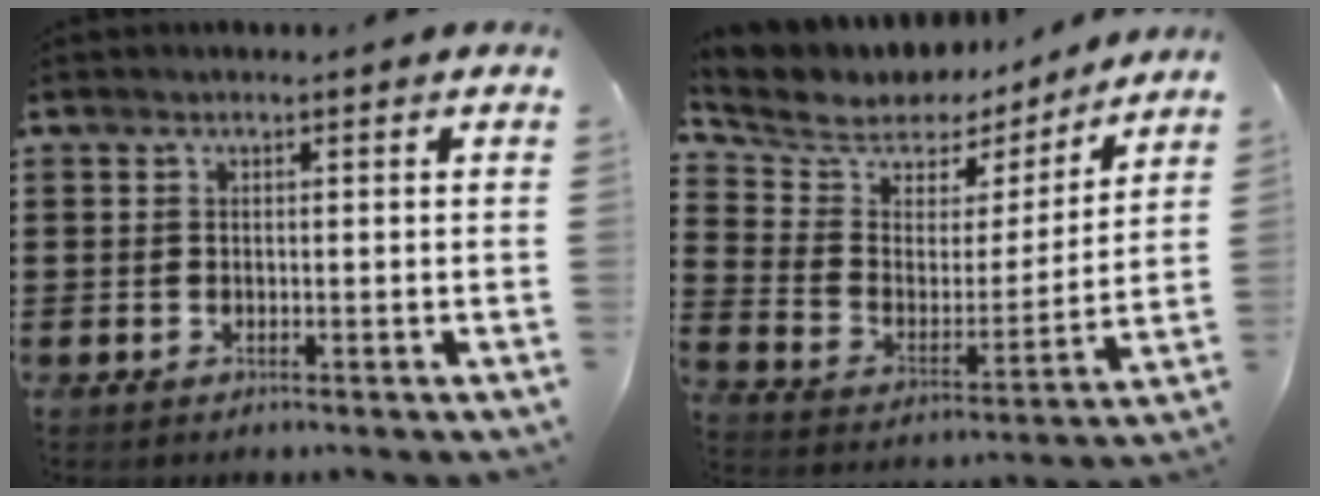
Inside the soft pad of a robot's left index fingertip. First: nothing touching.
{"total": 6.4, "force": [5.5, 3.3, 0.3], "torque": [-0.053, -0.045, 0.094]}